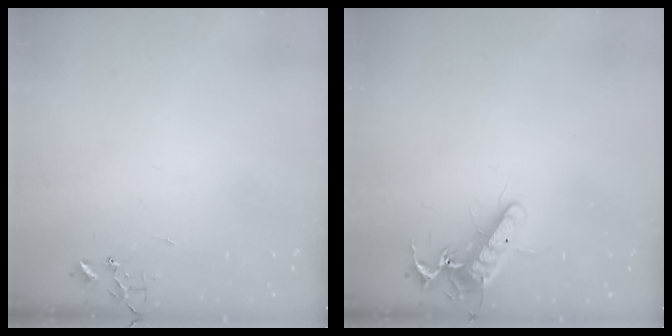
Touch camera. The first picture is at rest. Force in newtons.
{"total": 13.7, "press": 13.6, "slide": 1.5}